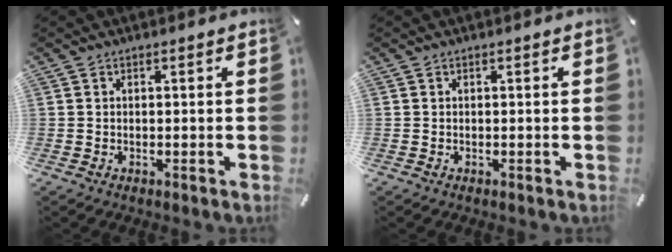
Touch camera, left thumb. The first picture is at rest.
{"total": 0.0}